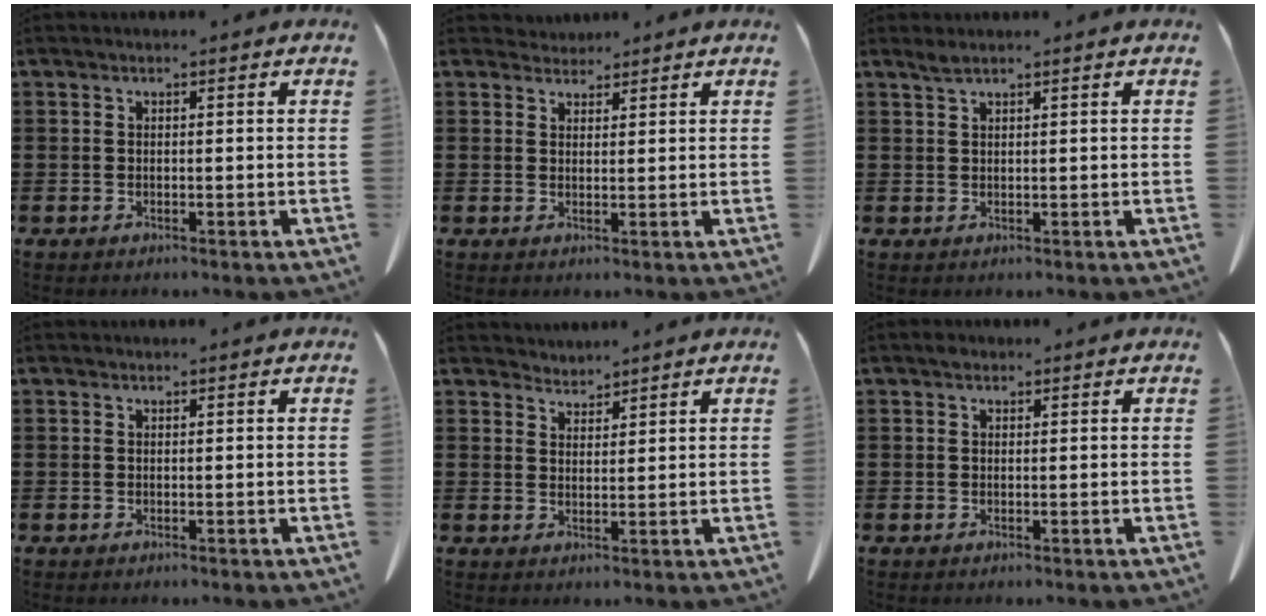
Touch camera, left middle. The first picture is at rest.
{"total": 2.1, "force": [2.0, 0.7, 0.1], "torque": [-0.007, 0.003, 0.038]}
{"total": 1.3, "force": [1.0, 0.0, 0.8], "torque": [-0.017, 0.000, 0.019]}
{"total": 0.0}
{"total": 2.4, "force": [2.3, 0.1, -0.5], "torque": [0.003, -0.006, 0.045]}
{"total": 0.7, "force": [0.3, 0.5, 0.3], "torque": [-0.008, 0.004, 0.006]}